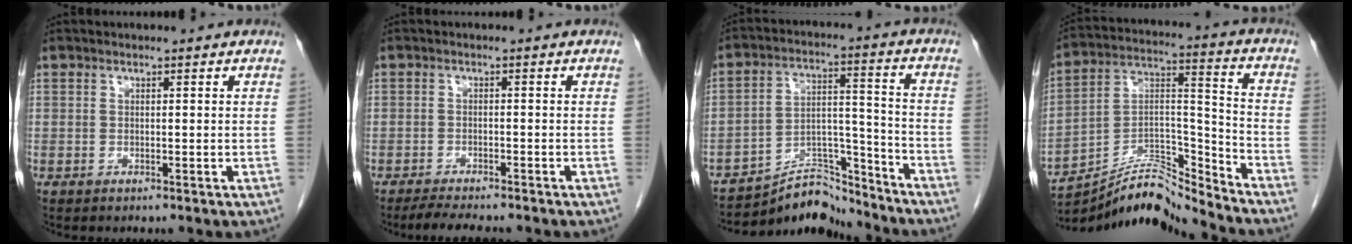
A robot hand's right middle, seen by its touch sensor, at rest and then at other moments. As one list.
[{"total": 5.0, "force": [-4.3, 0.9, 2.3], "torque": [-0.040, -0.012, -0.069]}, {"total": 11.0, "force": [-10.7, 2.0, 0.8], "torque": [-0.007, 0.042, -0.183]}, {"total": 14.0, "force": [-13.7, -0.8, 2.6], "torque": [-0.046, 0.050, -0.247]}]